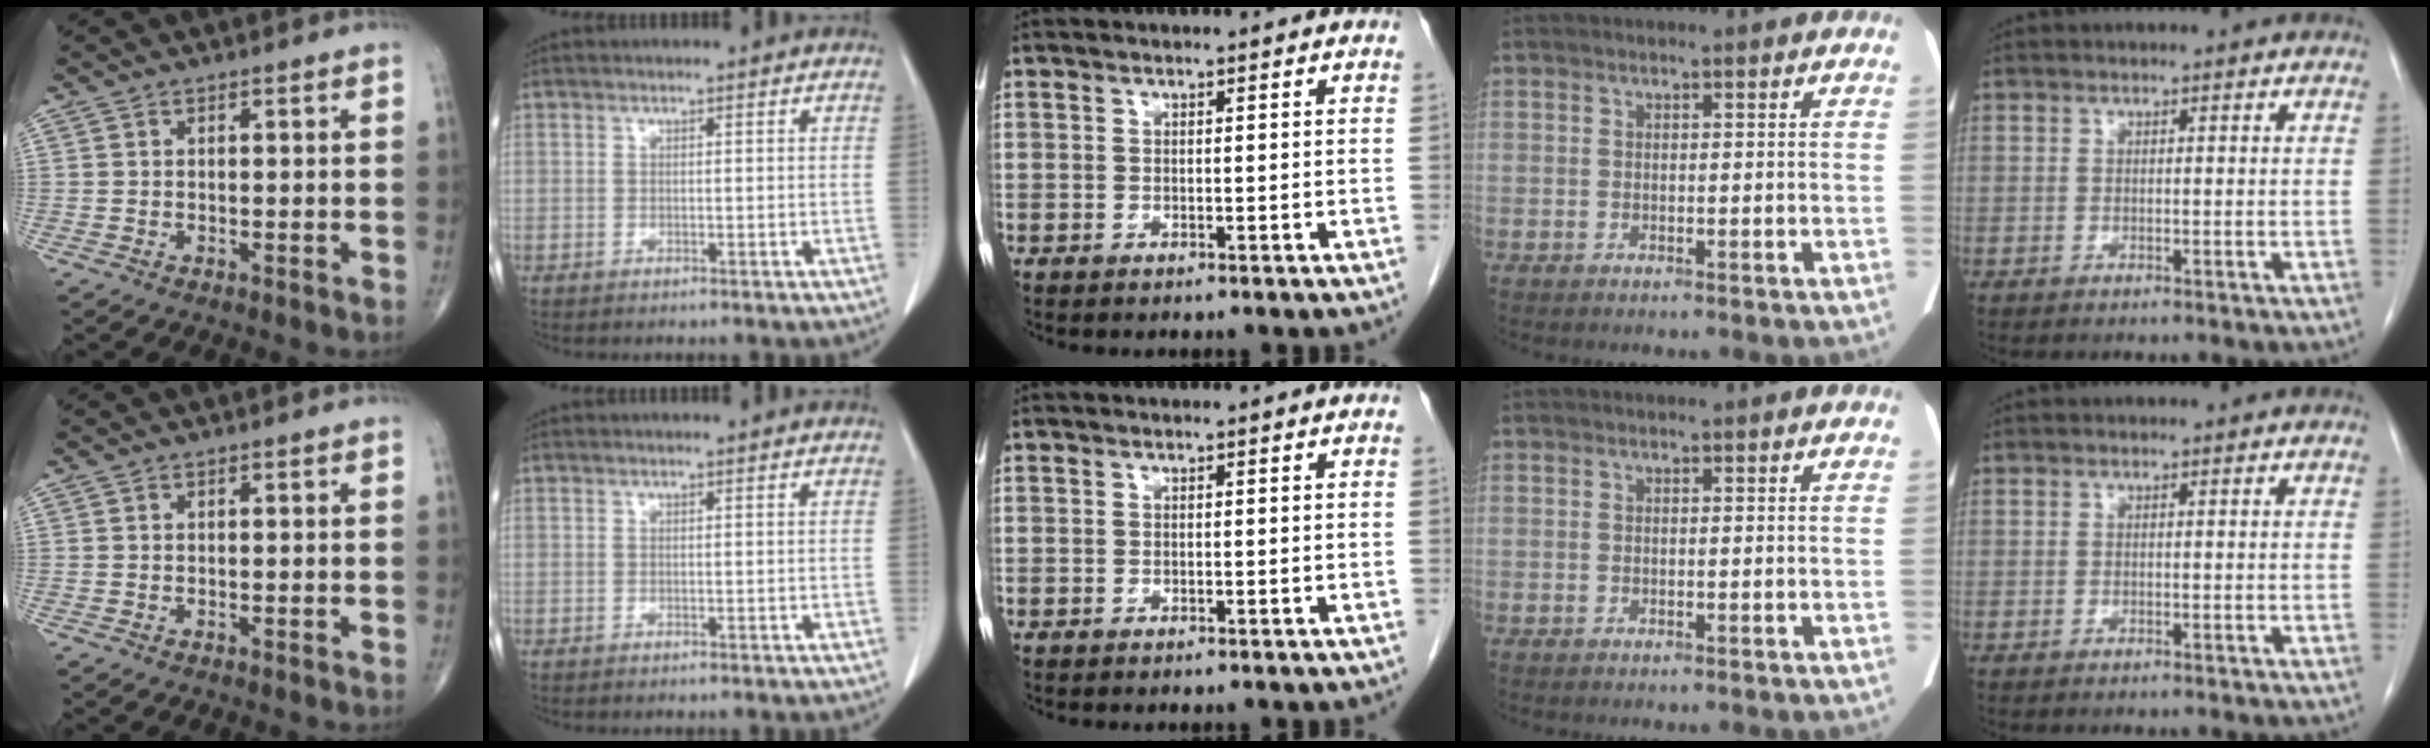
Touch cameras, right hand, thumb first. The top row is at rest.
{}